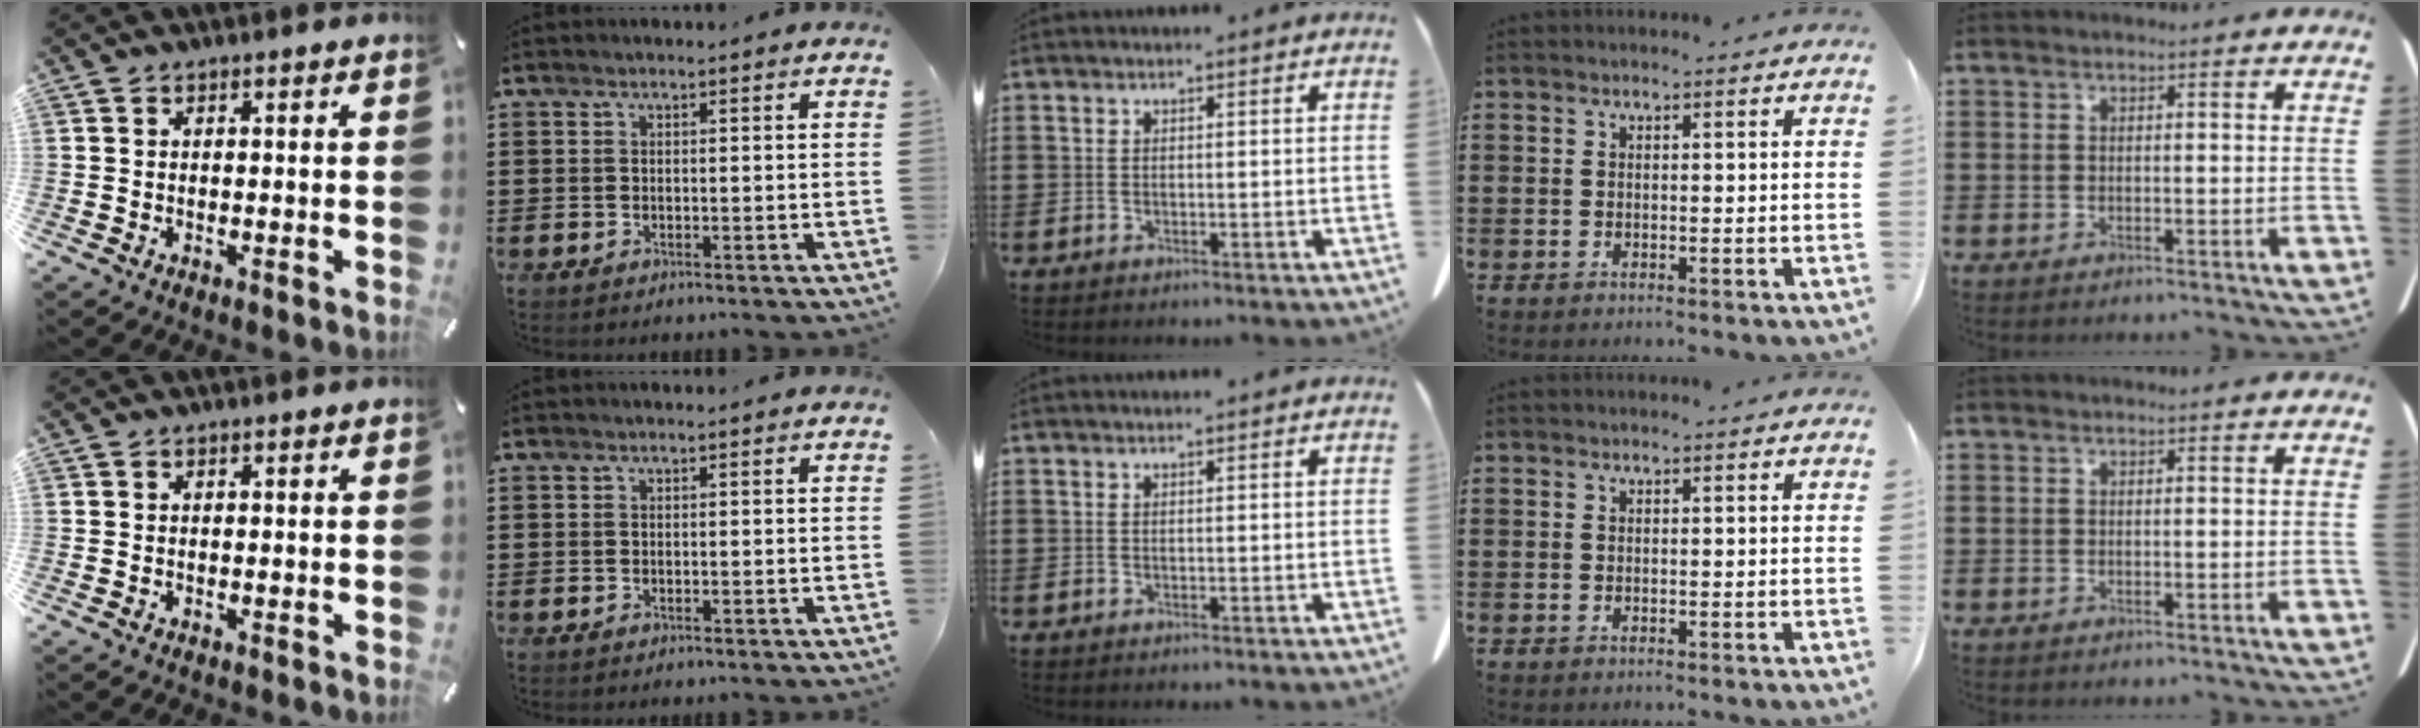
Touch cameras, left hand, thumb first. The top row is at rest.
{}